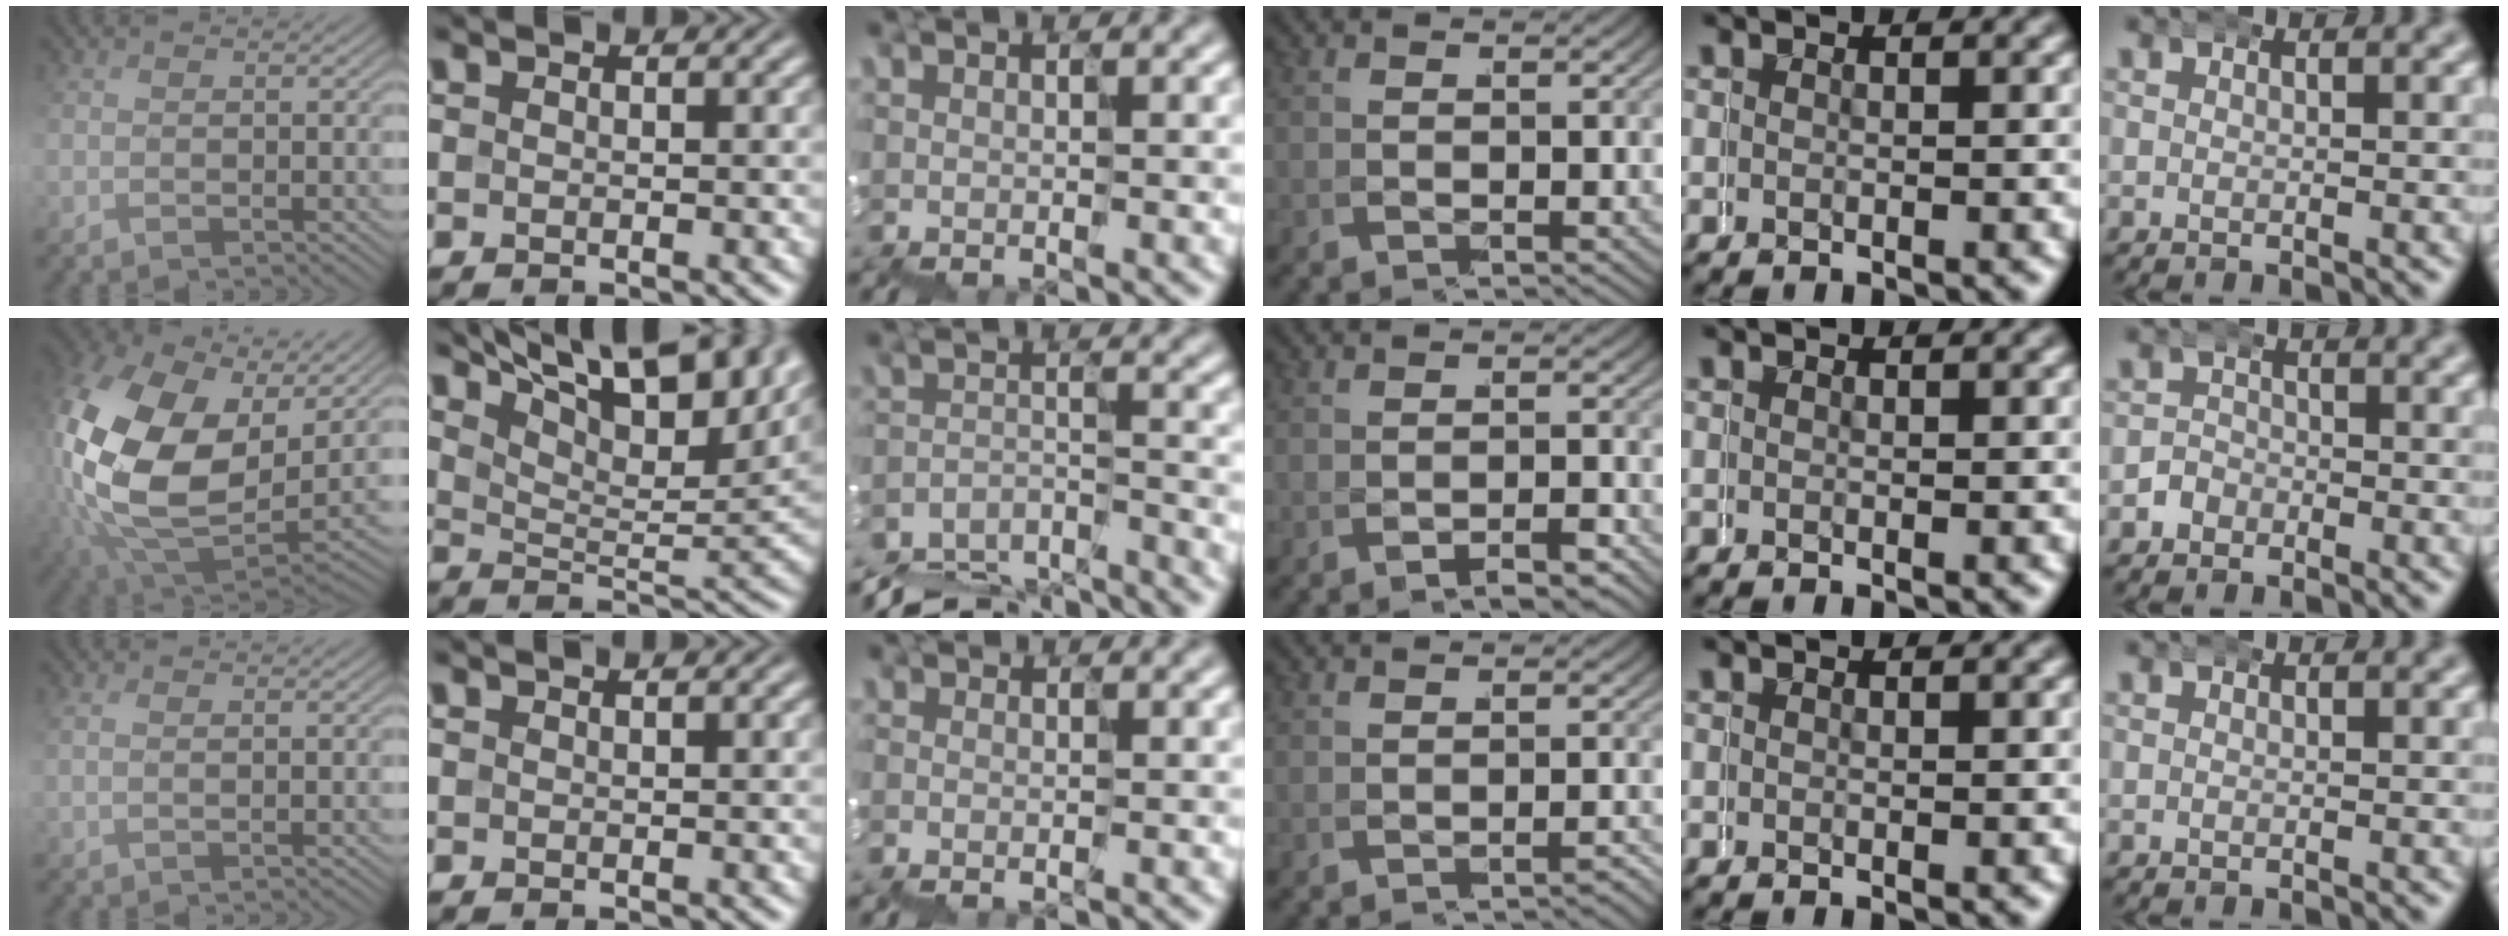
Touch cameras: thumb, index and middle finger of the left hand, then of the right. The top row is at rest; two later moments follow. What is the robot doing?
{"motion": "wrap", "object": "belt"}